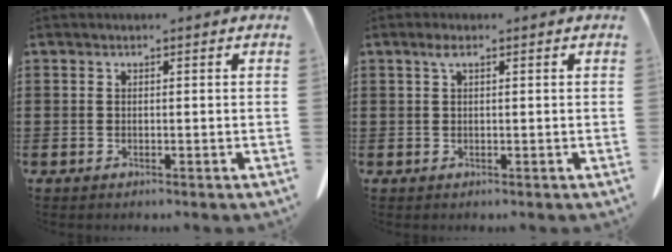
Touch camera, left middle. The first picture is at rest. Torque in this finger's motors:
{"motor_torque": [0.49, 0.35, 0.03, 0.02]}